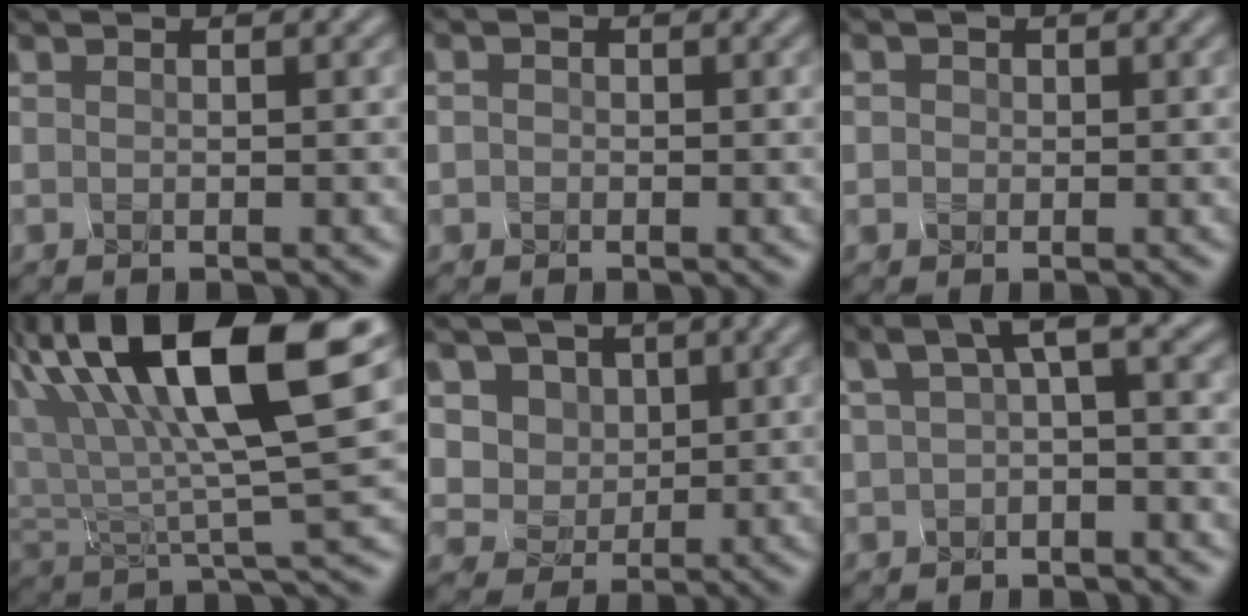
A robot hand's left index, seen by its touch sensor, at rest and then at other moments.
{"total": 1.0, "force": [-0.1, 0.0, -0.9], "torque": [0.003, -0.002, 0.012]}
{"total": 1.1, "force": [0.0, 0.3, -1.1], "torque": [0.009, -0.001, 0.012]}
{"total": 13.8, "force": [7.3, 4.0, 11.0], "torque": [-0.217, 0.013, 0.143]}
{"total": 4.9, "force": [3.0, 3.8, 0.9], "torque": [-0.042, -0.006, 0.056]}
{"total": 2.2, "force": [0.4, 0.1, 2.2], "torque": [-0.043, 0.014, 0.014]}